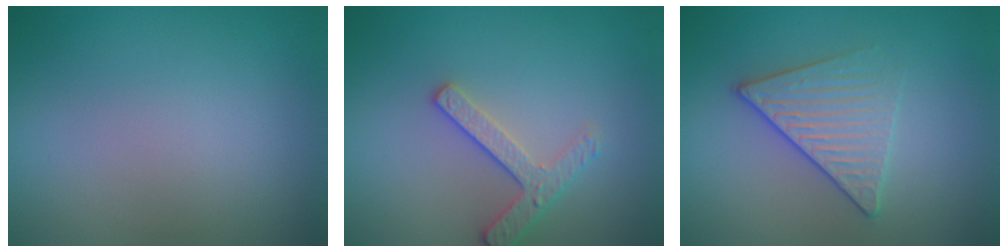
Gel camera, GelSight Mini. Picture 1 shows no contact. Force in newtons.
{"total": 2.4, "press": 2.3, "slide": 0.8}
{"total": 3.4, "press": 3.0, "slide": 1.4}